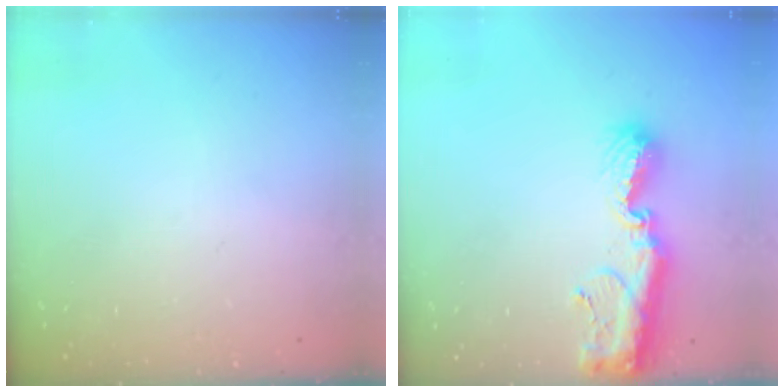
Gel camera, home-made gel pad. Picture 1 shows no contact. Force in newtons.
{"total": 9.7, "press": 9.6, "slide": 0.9}